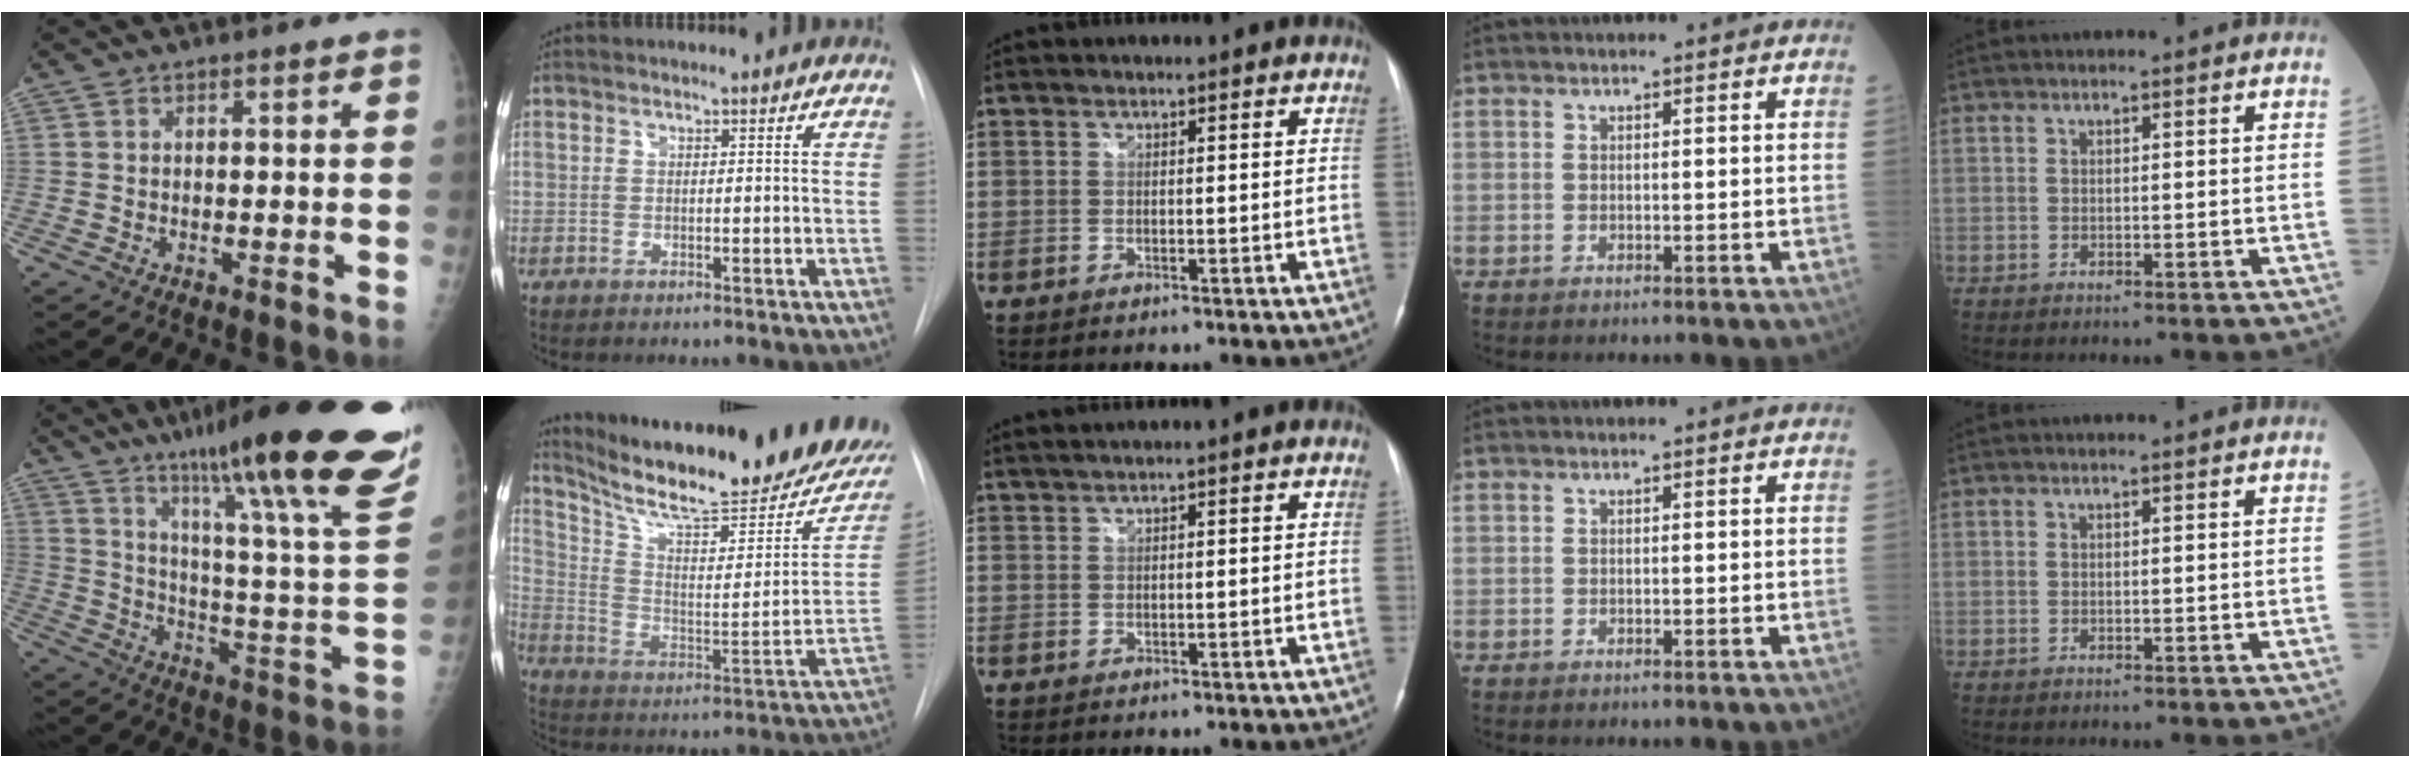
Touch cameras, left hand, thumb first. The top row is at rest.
{"thumb": {"total": 33.4, "force": [21.8, 3.8, 25.0], "torque": [-0.306, -0.084, 0.320]}, "index": {"total": 27.0, "force": [22.8, 3.1, 14.1], "torque": [-0.229, -0.061, 0.324]}, "middle": {"total": 2.3, "force": [1.8, -0.2, 1.4], "torque": [-0.030, 0.017, 0.040]}}